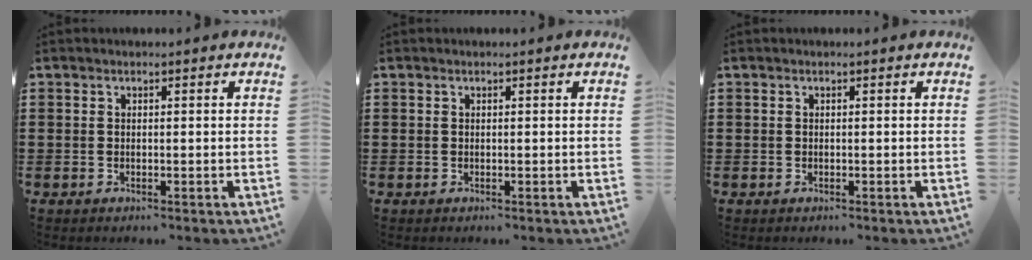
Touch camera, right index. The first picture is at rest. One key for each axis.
{"total": 0.0}
{"total": 0.0}